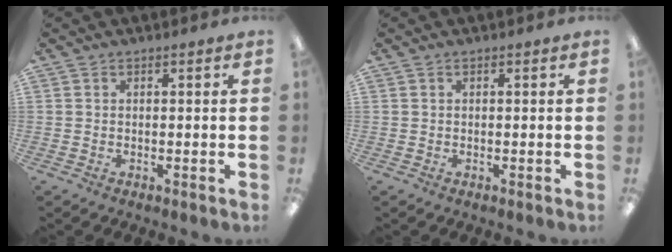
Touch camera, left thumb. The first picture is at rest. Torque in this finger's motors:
{"motor_torque": [-0.01, 0.00, 0.00, 0.01, 0.00]}